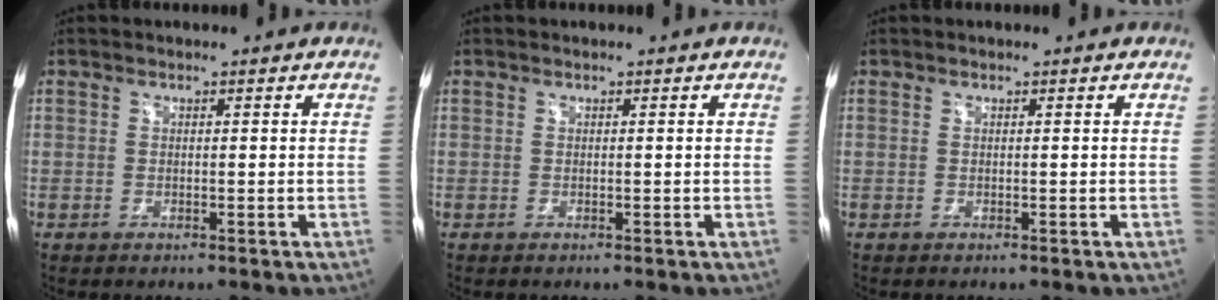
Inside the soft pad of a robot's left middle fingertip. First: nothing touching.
{"total": 0.0}
{"total": 0.0}